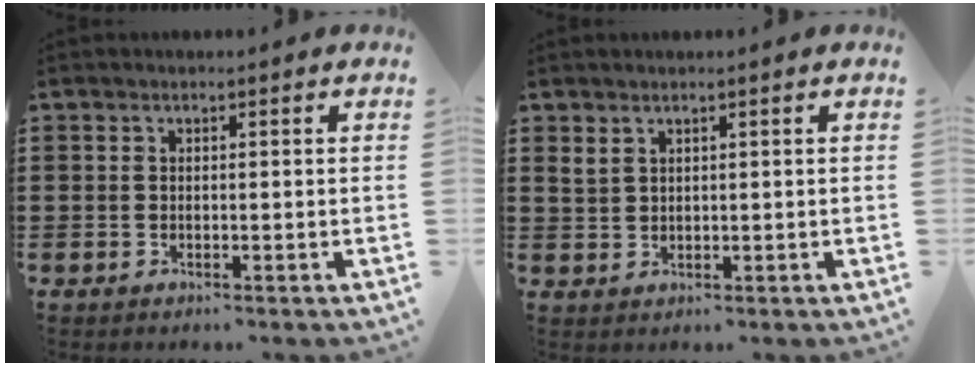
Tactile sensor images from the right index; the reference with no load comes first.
{"total": 1.7, "force": [1.5, 0.7, 0.6], "torque": [-0.015, -0.001, 0.029]}